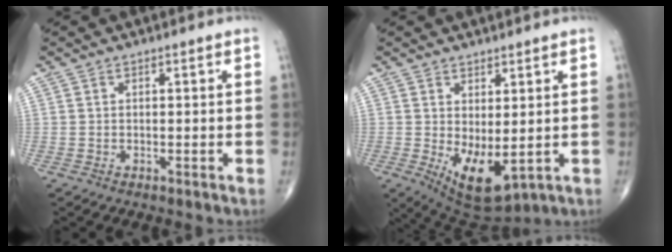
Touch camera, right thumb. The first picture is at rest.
{"total": 9.0, "force": [-0.8, 4.2, 7.9], "torque": [-0.122, -0.015, 0.010]}